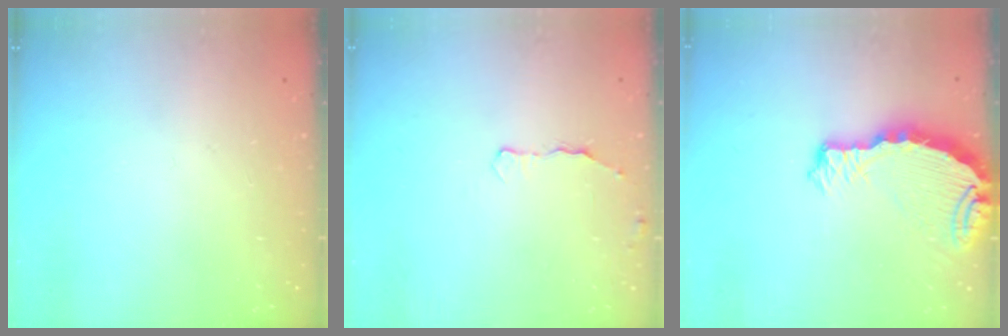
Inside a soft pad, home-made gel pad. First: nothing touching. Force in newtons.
{"total": 5.2, "press": 3.7, "slide": 3.5}
{"total": 8.4, "press": 8.4, "slide": 0.8}